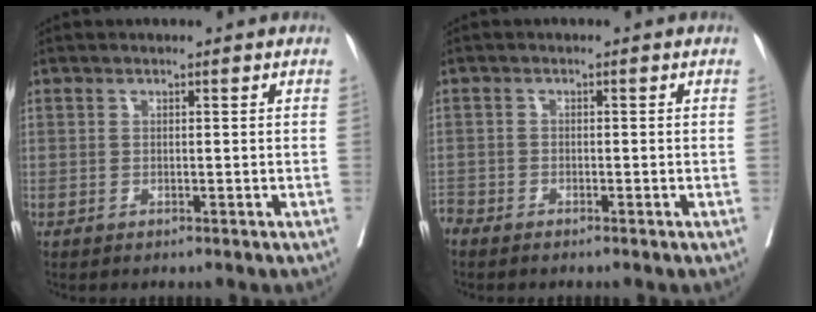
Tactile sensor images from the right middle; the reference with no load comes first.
{"total": 1.9, "force": [-1.8, 0.4, 0.1], "torque": [-0.006, -0.004, -0.034]}